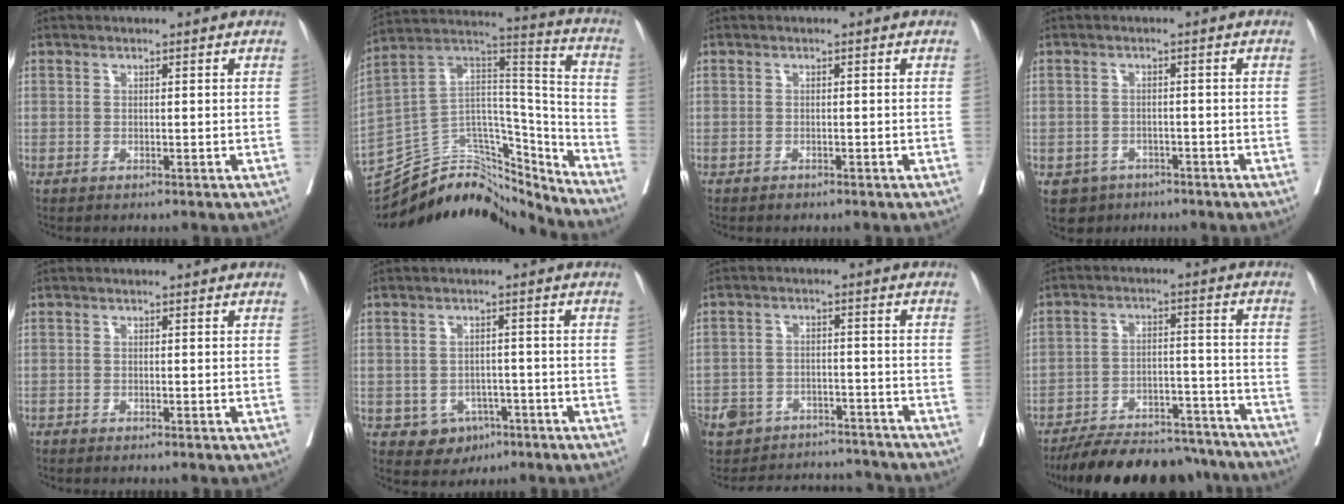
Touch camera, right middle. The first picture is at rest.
{"total": 20.5, "force": [-19.1, 5.4, 5.0], "torque": [-0.089, 0.069, -0.315]}
{"total": 0.5, "force": [-0.4, 0.2, 0.1], "torque": [-0.008, -0.001, -0.007]}
{"total": 4.0, "force": [-2.5, 3.1, 0.5], "torque": [-0.008, 0.005, -0.036]}
{"total": 0.9, "force": [-0.8, 0.0, 0.3], "torque": [-0.005, -0.001, -0.015]}
{"total": 4.7, "force": [-2.3, 3.8, 1.3], "torque": [-0.011, 0.008, -0.023]}
{"total": 15.5, "force": [-13.9, 6.0, 3.5], "torque": [-0.069, 0.024, -0.184]}
{"total": 20.3, "force": [-18.4, 5.8, 6.5], "torque": [-0.090, 0.013, -0.257]}